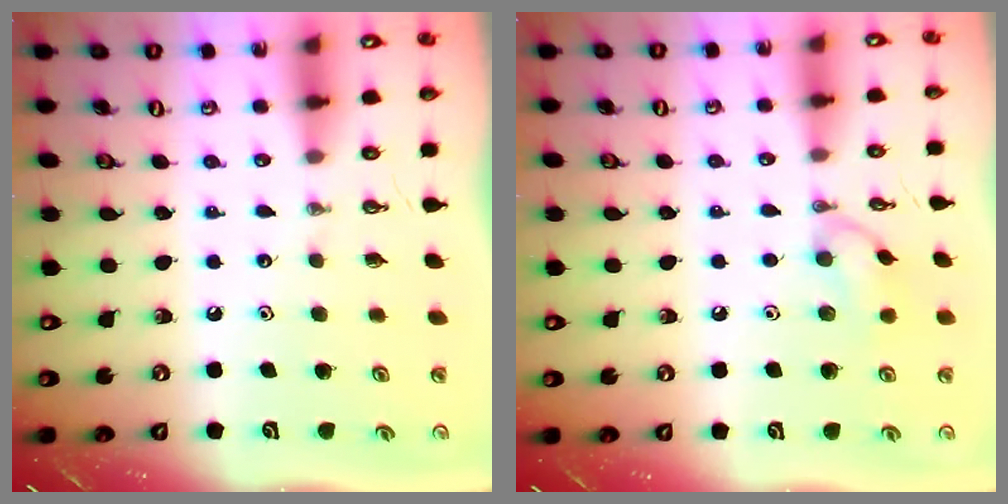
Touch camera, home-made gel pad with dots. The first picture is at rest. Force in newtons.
{"total": 8.4, "press": 8.4, "slide": 0.3}